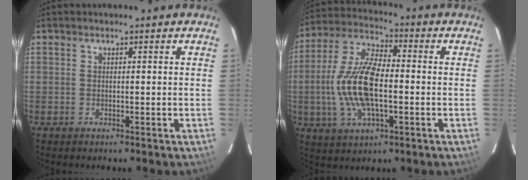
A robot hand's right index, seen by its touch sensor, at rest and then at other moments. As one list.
[{"total": 14.9, "force": [-2.0, 6.1, 13.5], "torque": [-0.283, 0.004, -0.040]}]